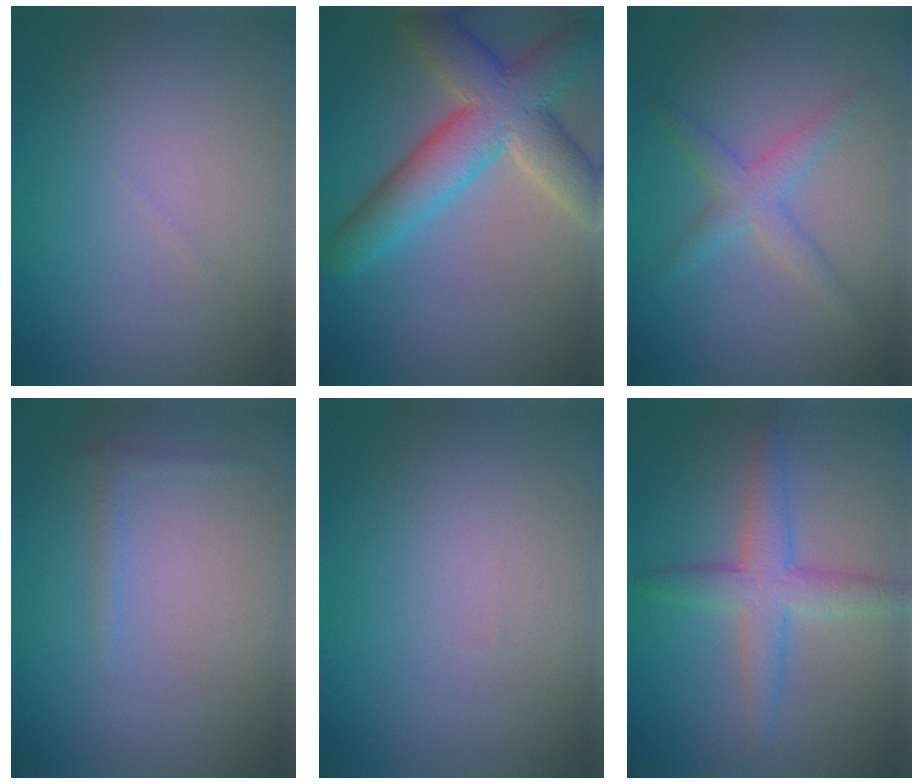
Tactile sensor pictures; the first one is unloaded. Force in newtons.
{"total": 8.0, "press": 8.0, "slide": 0.5}
{"total": 2.6, "press": 2.6, "slide": 0.1}
{"total": 0.7, "press": 0.7, "slide": 0.1}
{"total": 0.0}
{"total": 3.8, "press": 3.8, "slide": 0.1}